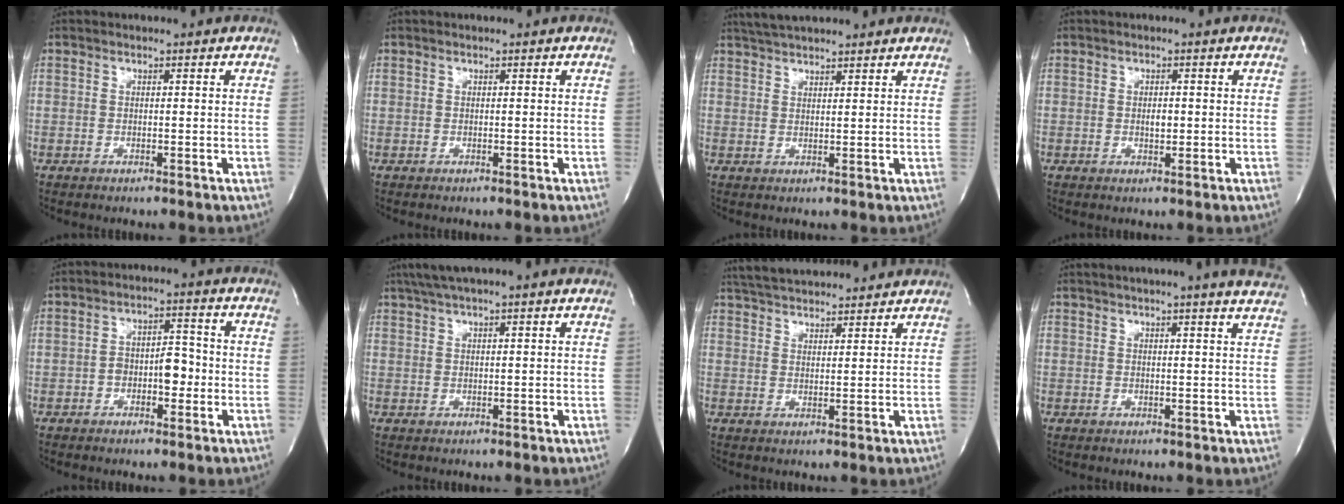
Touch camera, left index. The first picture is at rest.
{"total": 0.0}
{"total": 6.7, "force": [6.1, 0.8, 2.8], "torque": [-0.051, 0.034, 0.097]}
{"total": 1.5, "force": [0.0, 0.8, 1.3], "torque": [-0.023, 0.000, 0.001]}
{"total": 5.0, "force": [-1.4, 2.5, 4.1], "torque": [-0.065, 0.018, -0.023]}
{"total": 5.7, "force": [4.4, -0.6, 3.5], "torque": [-0.062, 0.030, 0.077]}
{"total": 13.0, "force": [12.1, 2.0, 4.2], "torque": [-0.077, 0.032, 0.186]}
{"total": 13.0, "force": [11.5, -0.8, 6.0], "torque": [-0.096, -0.009, 0.129]}